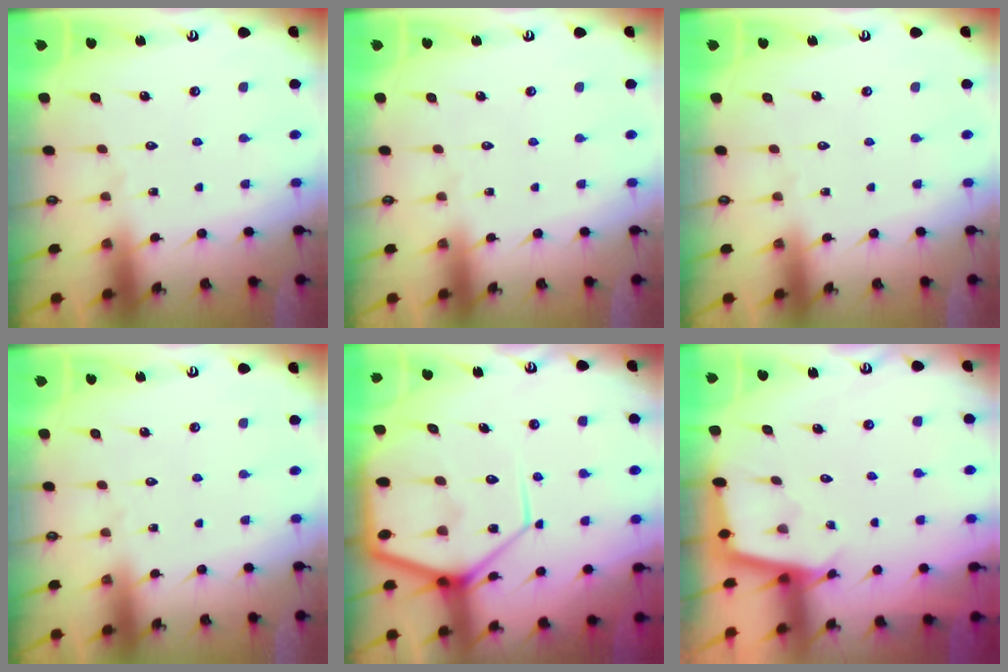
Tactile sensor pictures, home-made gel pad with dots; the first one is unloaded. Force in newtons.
{"total": 0.0}
{"total": 0.0}
{"total": 0.0}
{"total": 18.3, "press": 18.3, "slide": 1.8}
{"total": 2.5, "press": 2.5, "slide": 0.2}